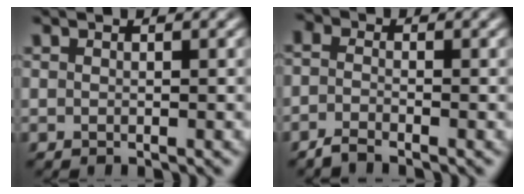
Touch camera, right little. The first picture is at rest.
{"total": 1.9, "force": [-1.6, 0.8, 0.5], "torque": [-0.017, -0.010, -0.031]}